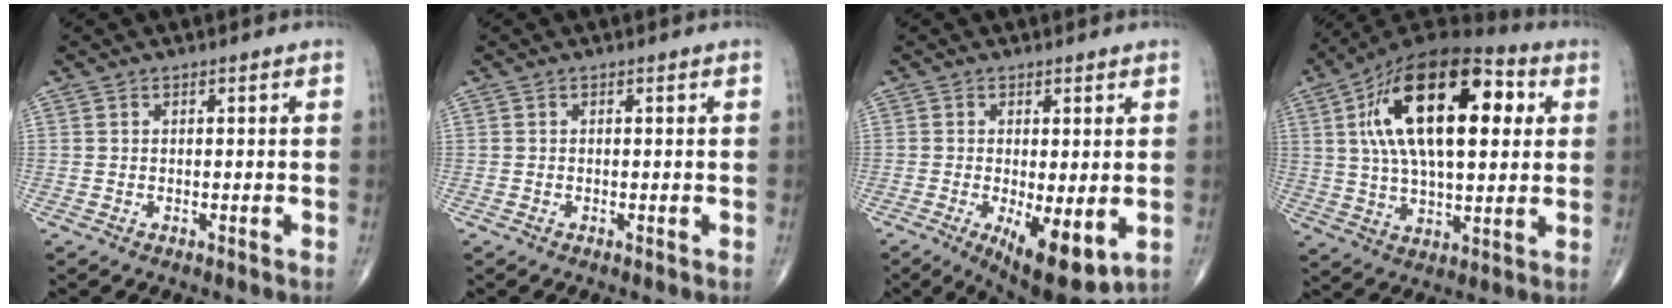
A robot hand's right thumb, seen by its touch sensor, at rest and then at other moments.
{"total": 0.0}
{"total": 10.2, "force": [-2.6, 3.5, 9.3], "torque": [-0.141, -0.025, -0.030]}
{"total": 25.0, "force": [6.4, 12.0, 21.0], "torque": [-0.350, 0.013, 0.098]}